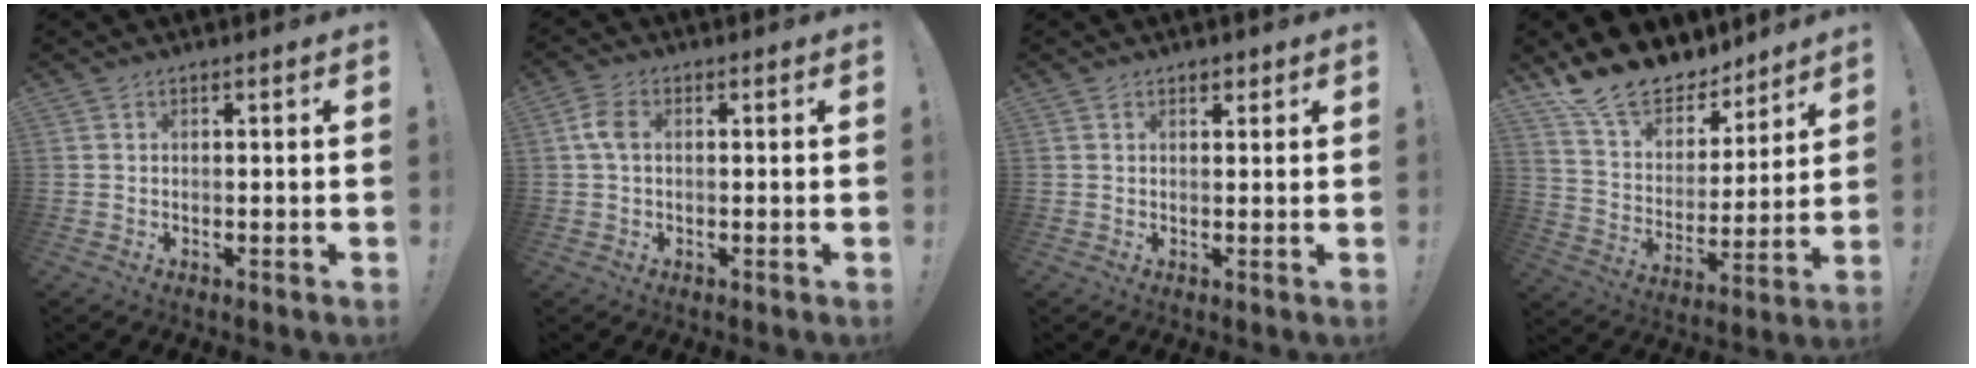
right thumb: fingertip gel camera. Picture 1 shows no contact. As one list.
[{"total": 4.7, "force": [0.5, 3.0, 3.6], "torque": [-0.070, 0.008, 0.010]}, {"total": 1.4, "force": [1.0, 0.8, 0.4], "torque": [0.003, -0.005, 0.016]}, {"total": 16.0, "force": [13.6, 7.2, 4.7], "torque": [-0.101, -0.104, 0.253]}]